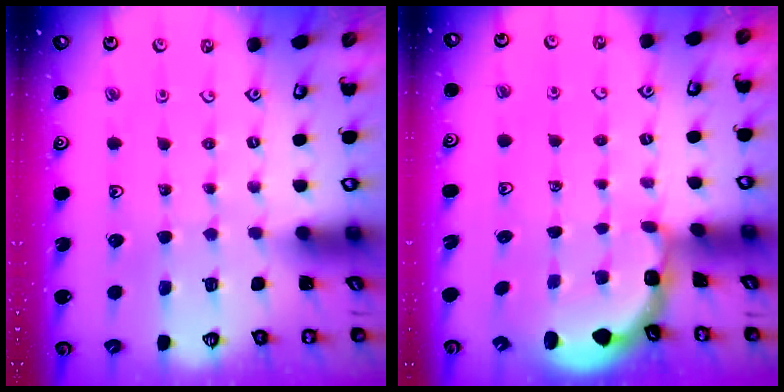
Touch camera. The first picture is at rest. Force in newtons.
{"total": 1.8, "press": 1.4, "slide": 1.1}